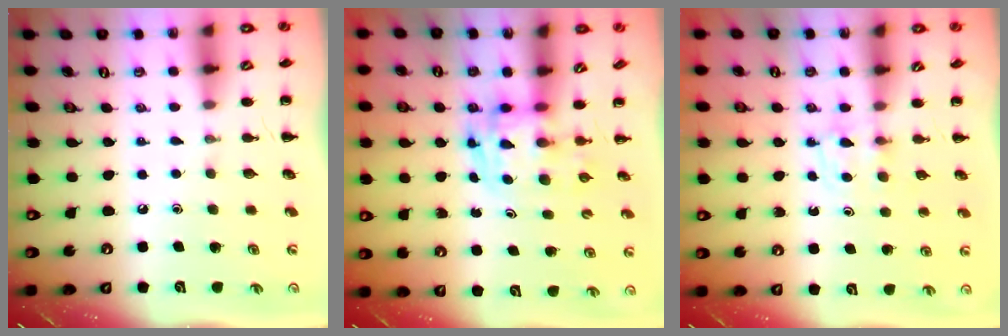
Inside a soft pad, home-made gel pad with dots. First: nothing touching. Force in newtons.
{"total": 3.4, "press": 3.4, "slide": 0.6}
{"total": 3.8, "press": 3.6, "slide": 1.3}